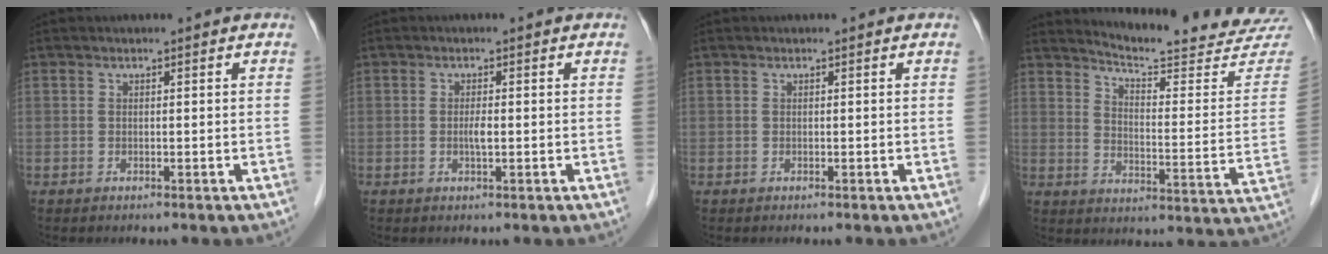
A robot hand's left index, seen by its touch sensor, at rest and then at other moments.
{"total": 1.4, "force": [-0.2, 0.2, 1.4], "torque": [-0.029, 0.000, -0.004]}
{"total": 0.0}
{"total": 21.4, "force": [20.7, 0.4, 5.3], "torque": [-0.077, -0.121, 0.247]}